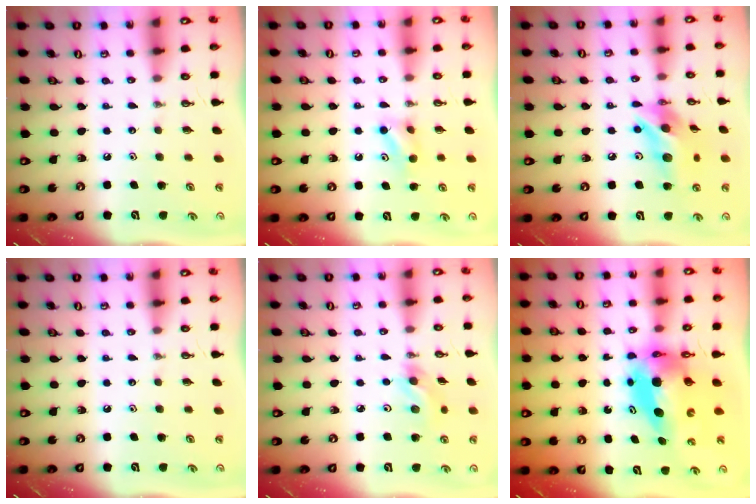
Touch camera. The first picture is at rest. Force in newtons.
{"total": 5.3, "press": 5.2, "slide": 0.6}
{"total": 14.3, "press": 14.3, "slide": 1.0}
{"total": 0.0}
{"total": 6.5, "press": 6.2, "slide": 2.0}
{"total": 9.2, "press": 9.2, "slide": 0.6}